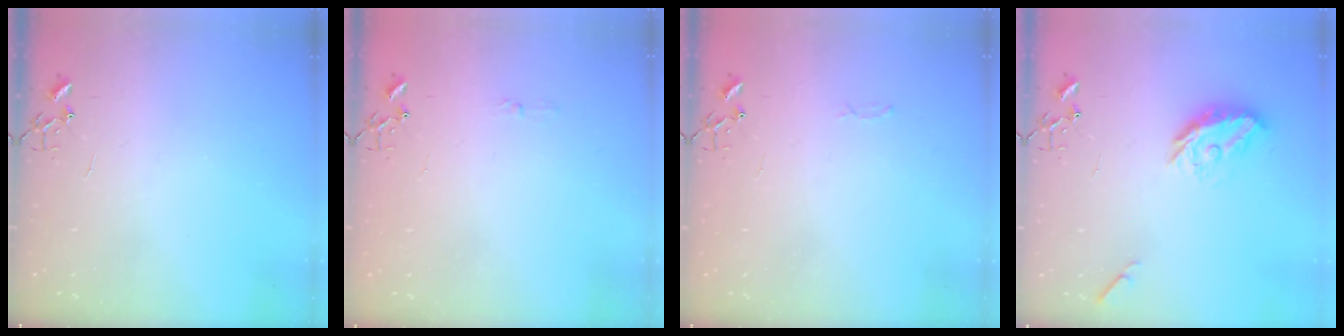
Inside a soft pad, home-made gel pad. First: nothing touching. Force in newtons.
{"total": 3.3, "press": 3.2, "slide": 0.4}
{"total": 2.8, "press": 2.8, "slide": 0.4}
{"total": 11.3, "press": 11.3, "slide": 0.6}